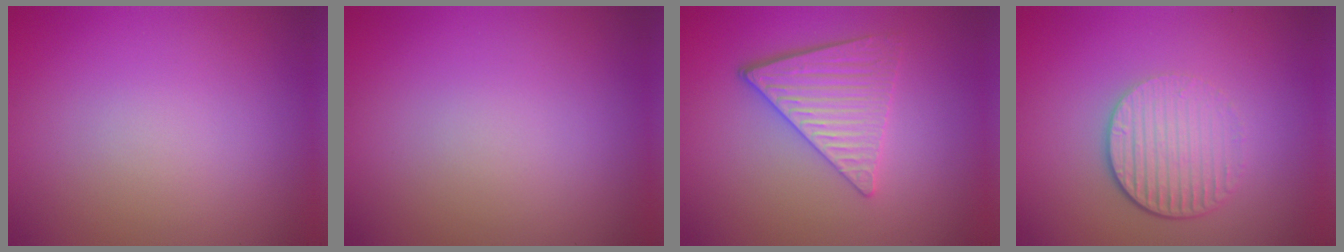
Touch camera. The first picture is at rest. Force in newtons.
{"total": 0.0}
{"total": 4.5, "press": 3.7, "slide": 2.5}
{"total": 4.3, "press": 2.8, "slide": 3.2}